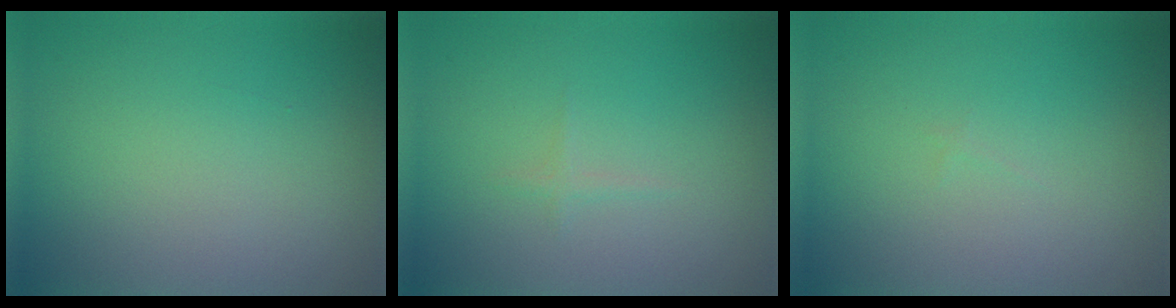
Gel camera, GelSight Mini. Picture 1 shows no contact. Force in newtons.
{"total": 0.5, "press": 0.5, "slide": 0.0}
{"total": 0.0}